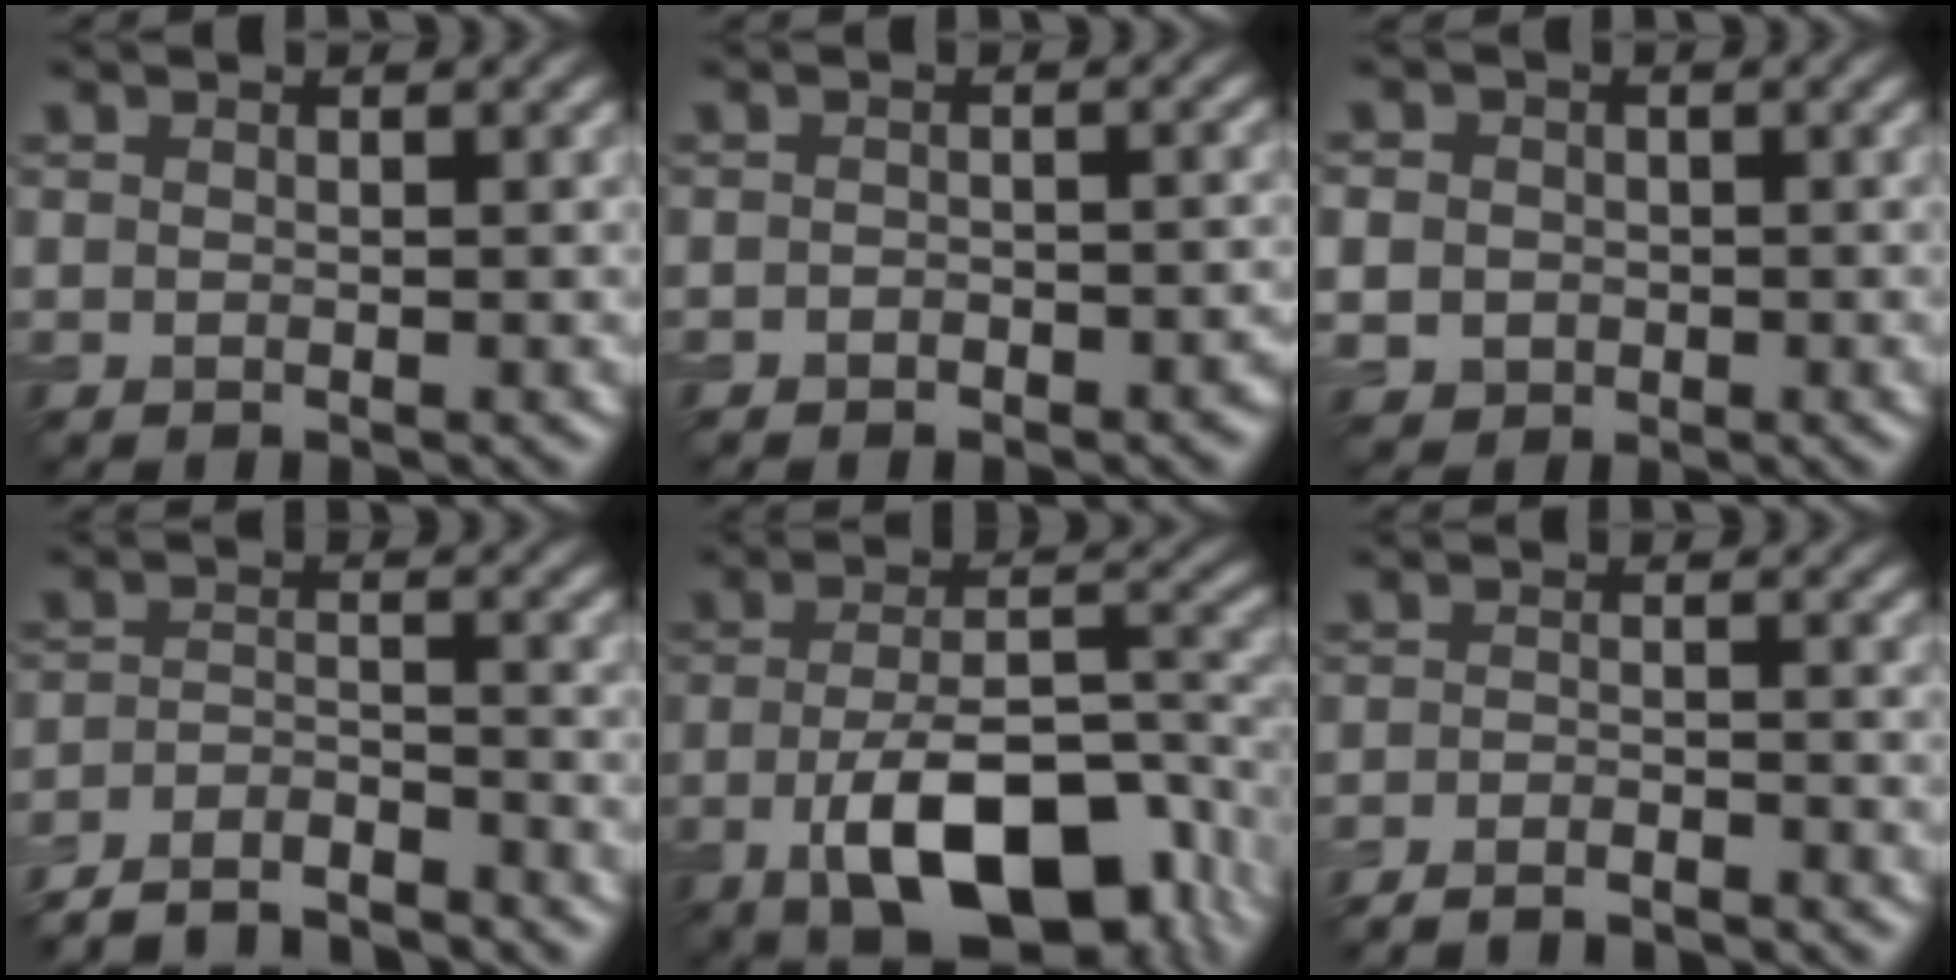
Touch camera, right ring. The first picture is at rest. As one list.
[{"total": 1.6, "force": [-1.0, 1.0, 0.8], "torque": [-0.013, -0.004, -0.017]}, {"total": 4.7, "force": [-0.1, 4.3, 1.7], "torque": [-0.036, 0.014, -0.016]}, {"total": 5.5, "force": [-5.2, 0.9, 1.5], "torque": [-0.030, -0.008, -0.095]}, {"total": 11.6, "force": [-5.0, 5.1, 9.2], "torque": [-0.166, -0.017, -0.076]}, {"total": 3.6, "force": [-3.3, 0.5, 1.3], "torque": [-0.017, 0.002, -0.054]}]